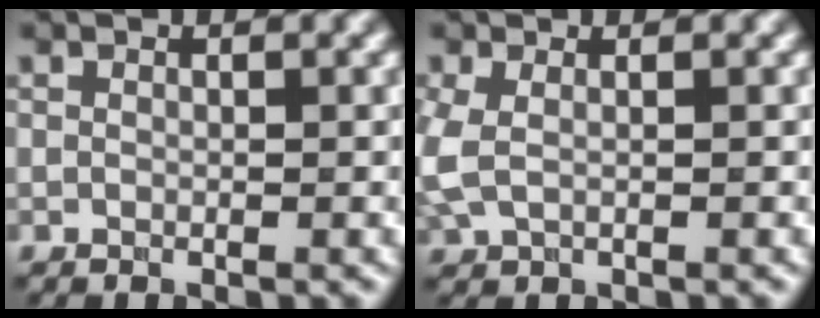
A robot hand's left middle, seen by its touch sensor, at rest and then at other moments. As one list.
[{"total": 2.0, "force": [0.0, 1.1, 1.7], "torque": [-0.051, 0.000, -0.002]}]